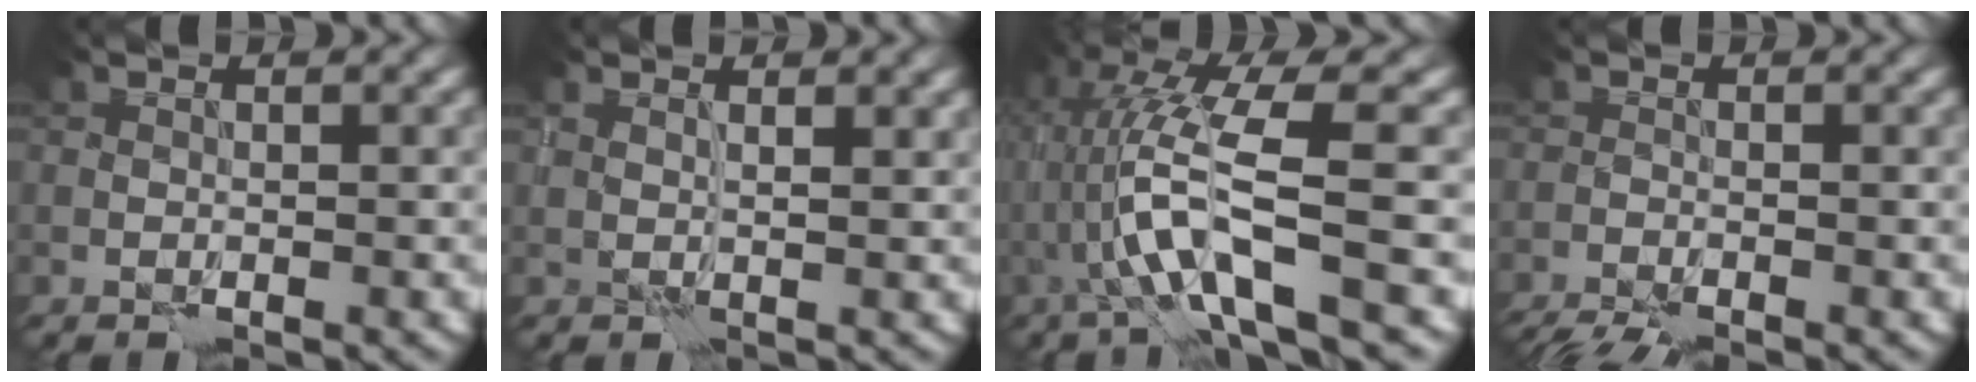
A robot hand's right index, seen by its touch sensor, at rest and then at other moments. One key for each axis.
{"total": 1.6, "fx": 1.2, "fy": 0.2, "fz": 1.0, "tx": -0.016, "ty": -0.004, "tz": 0.025}
{"total": 8.5, "fx": -0.8, "fy": 1.4, "fz": 8.4, "tx": -0.164, "ty": 0.009, "tz": -0.015}
{"total": 4.9, "fx": -4.5, "fy": 0.6, "fz": 1.8, "tx": -0.033, "ty": -0.023, "tz": -0.072}